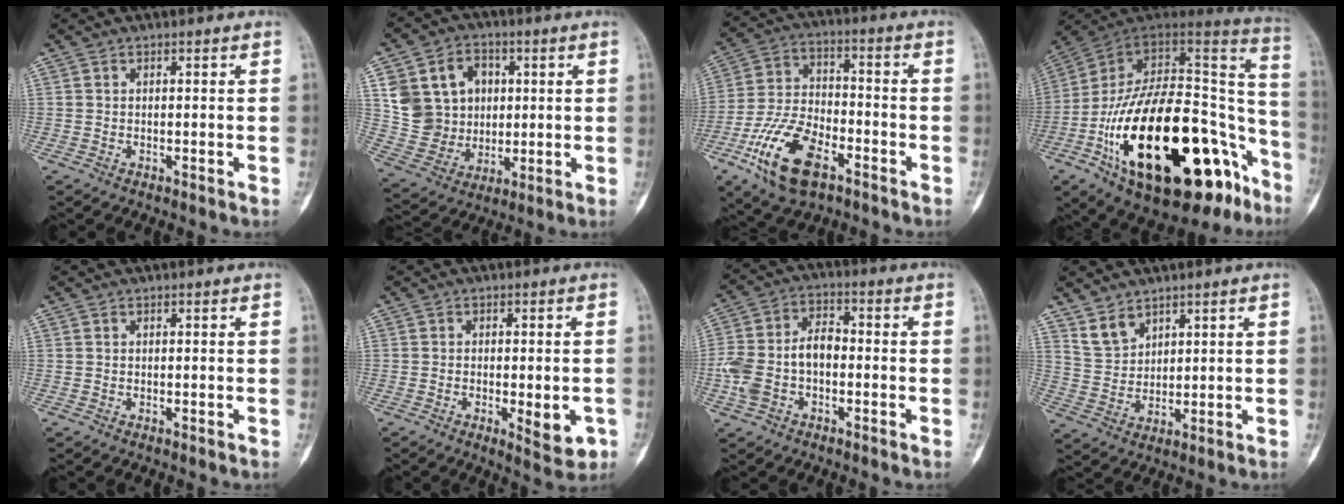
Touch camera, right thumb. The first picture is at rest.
{"total": 15.4, "force": [3.8, 12.9, 7.6], "torque": [-0.097, 0.001, 0.085]}
{"total": 15.4, "force": [-7.5, 8.0, 10.9], "torque": [-0.198, 0.030, -0.139]}
{"total": 37.7, "force": [-14.9, 17.7, 29.8], "torque": [-0.404, 0.072, -0.229]}
{"total": 0.0}
{"total": 6.7, "force": [-2.0, 2.6, 5.8], "torque": [-0.066, -0.004, -0.021]}
{"total": 11.0, "force": [-1.9, 7.1, 8.2], "torque": [-0.168, 0.040, -0.041]}
{"total": 5.2, "force": [4.0, 2.9, 1.7], "torque": [-0.016, -0.027, 0.090]}